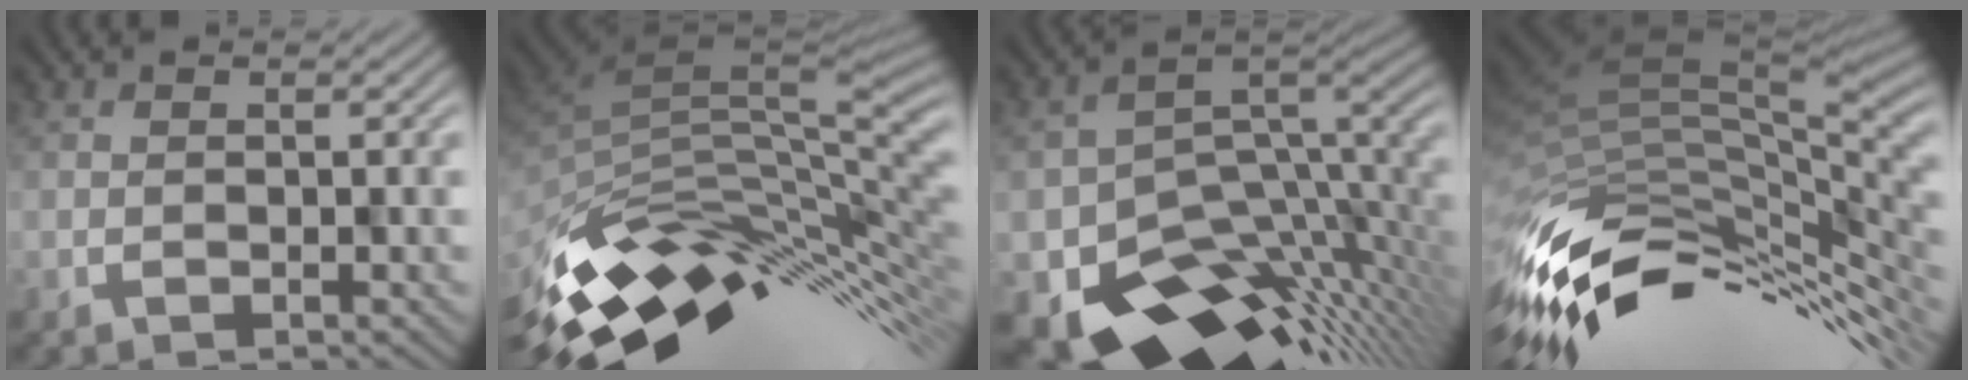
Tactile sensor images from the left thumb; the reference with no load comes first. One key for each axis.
{"total": 12.3, "fx": -3.7, "fy": 4.8, "fz": 10.7, "tx": -0.193, "ty": -0.009, "tz": -0.062}
{"total": 13.1, "fx": -6.9, "fy": 7.2, "fz": 8.5, "tx": -0.142, "ty": -0.040, "tz": -0.093}
{"total": 14.2, "fx": -4.3, "fy": 5.7, "fz": 12.2, "tx": -0.257, "ty": -0.019, "tz": -0.069}